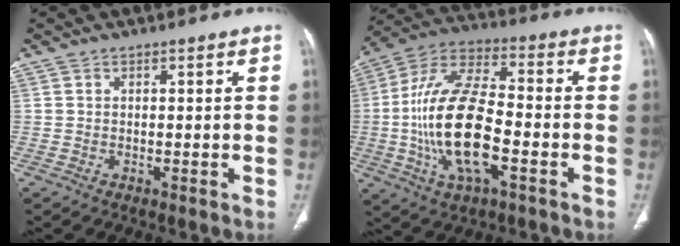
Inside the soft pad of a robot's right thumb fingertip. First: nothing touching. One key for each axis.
{"total": 19.4, "fx": -4.0, "fy": 8.2, "fz": 17.2, "tx": -0.341, "ty": 0.026, "tz": -0.073}